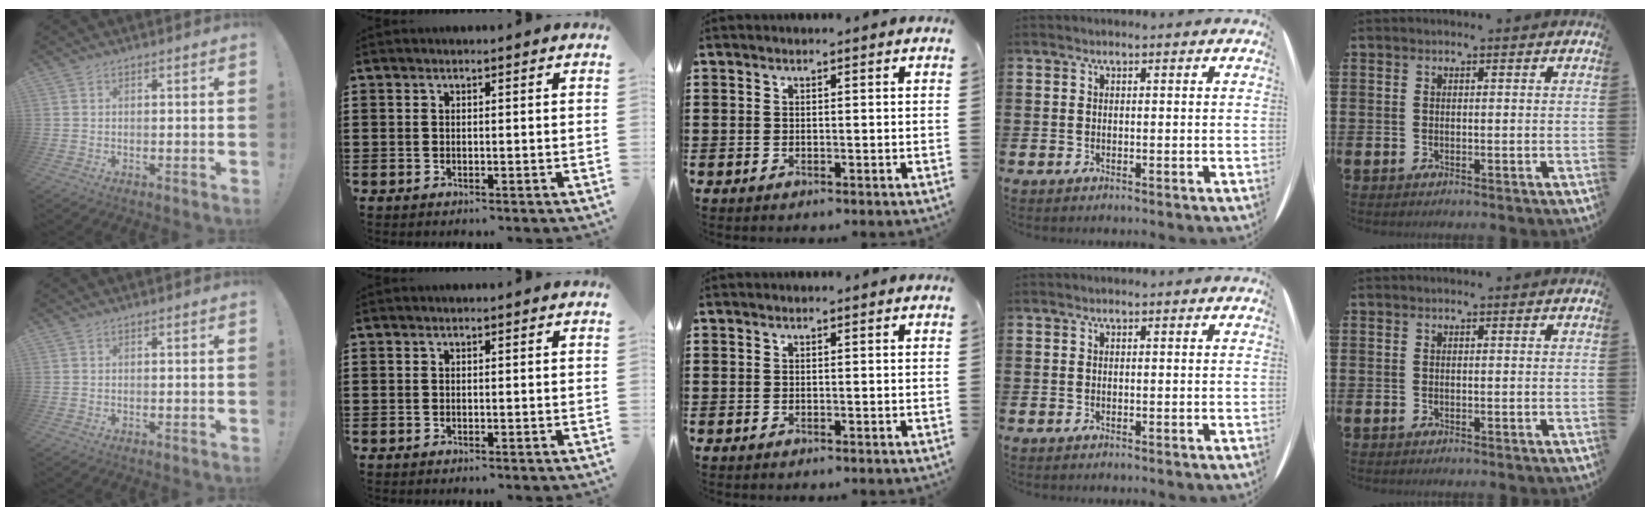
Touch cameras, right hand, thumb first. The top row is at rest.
{}